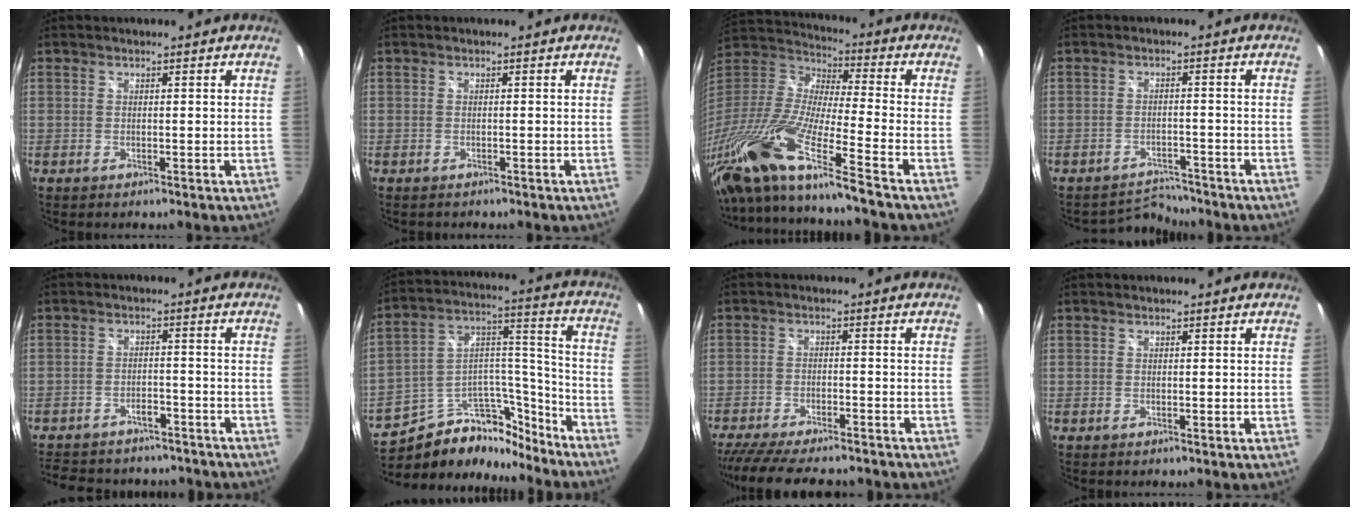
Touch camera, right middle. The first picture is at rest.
{"total": 0.5, "force": [-0.5, 0.1, 0.0], "torque": [-0.001, 0.000, -0.008]}
{"total": 25.1, "force": [-17.3, 0.5, 18.2], "torque": [-0.324, -0.072, -0.325]}
{"total": 4.1, "force": [-3.9, 0.3, -1.1], "torque": [0.009, 0.014, -0.066]}
{"total": 15.8, "force": [-13.1, 6.7, 5.7], "torque": [-0.134, 0.012, -0.173]}
{"total": 18.7, "force": [-14.3, 9.3, 7.8], "torque": [-0.144, 0.070, -0.214]}
{"total": 15.8, "force": [-13.5, 3.6, 7.4], "torque": [-0.156, -0.028, -0.208]}
{"total": 0.0}